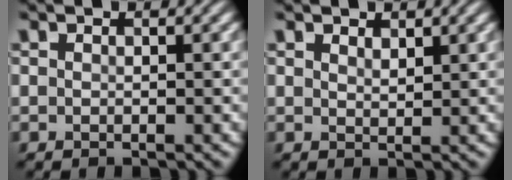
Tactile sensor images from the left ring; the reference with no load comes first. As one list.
[{"total": 1.2, "force": [1.0, 0.4, 0.5], "torque": [-0.012, -0.002, 0.020]}]